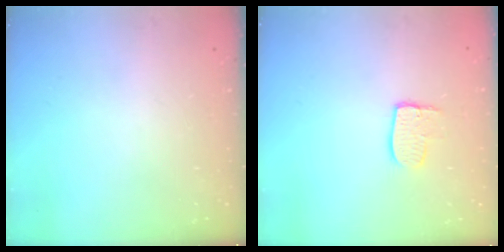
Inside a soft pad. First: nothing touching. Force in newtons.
{"total": 6.9, "press": 6.9, "slide": 0.6}